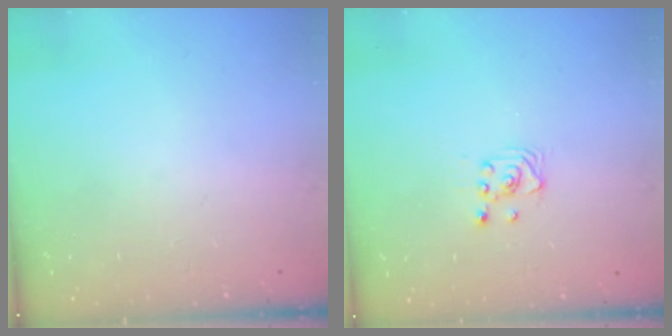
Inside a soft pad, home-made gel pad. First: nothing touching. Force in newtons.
{"total": 2.6, "press": 2.6, "slide": 0.3}